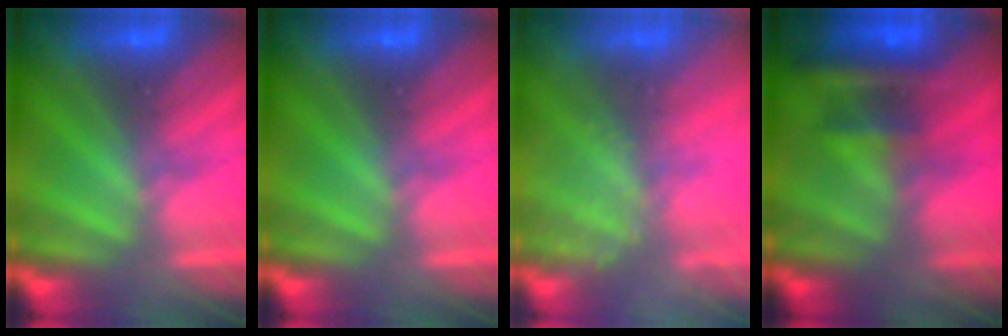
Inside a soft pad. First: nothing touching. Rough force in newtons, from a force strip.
{"total": 0.0}
{"total": 2.4}
{"total": 10.3}